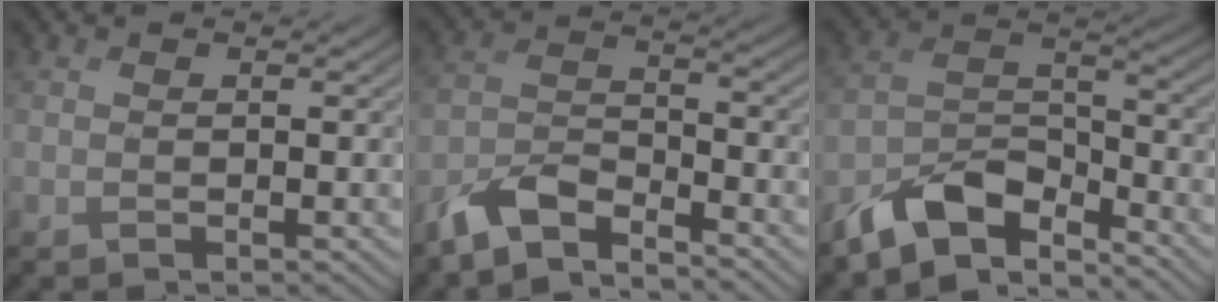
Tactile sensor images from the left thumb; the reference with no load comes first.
{"total": 6.9, "force": [-5.6, 2.2, 3.3], "torque": [-0.072, -0.004, -0.123]}
{"total": 9.9, "force": [-7.5, 4.1, 5.0], "torque": [-0.086, -0.003, -0.154]}